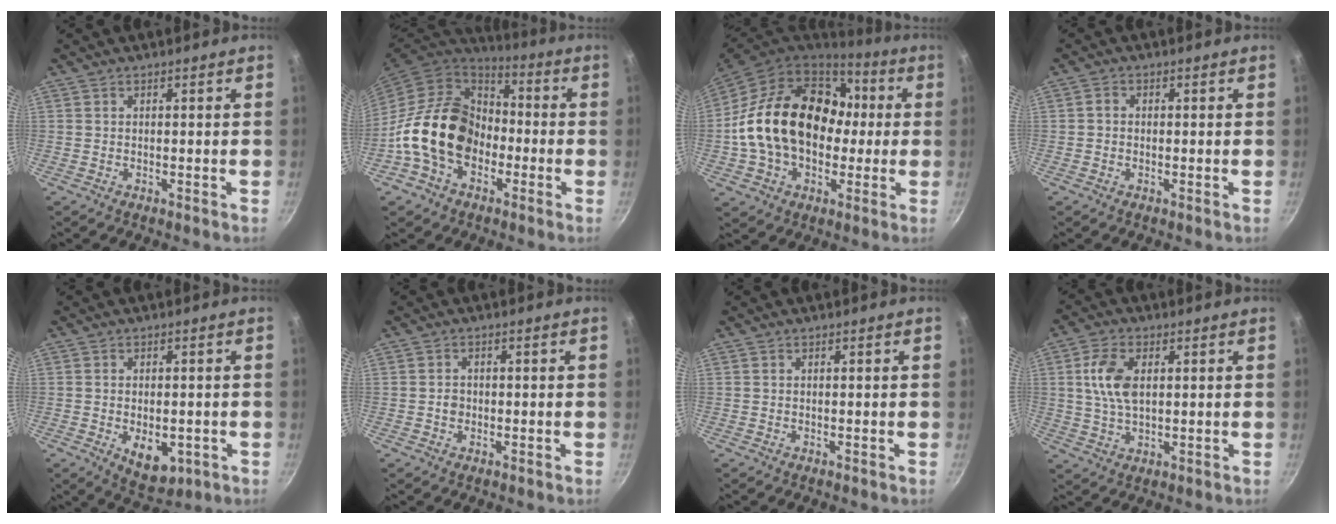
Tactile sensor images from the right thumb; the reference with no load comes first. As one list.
[{"total": 18.7, "force": [-4.2, 14.0, 11.6], "torque": [-0.174, 0.052, -0.087]}, {"total": 24.5, "force": [1.0, 17.7, 16.9], "torque": [-0.272, 0.049, 0.023]}, {"total": 1.5, "force": [-0.2, 1.3, 0.7], "torque": [-0.011, 0.007, -0.006]}, {"total": 7.9, "force": [-2.3, 4.7, 5.9], "torque": [-0.063, -0.002, -0.019]}, {"total": 1.7, "force": [-0.4, 1.4, 0.7], "torque": [-0.007, 0.008, -0.006]}, {"total": 0.0}, {"total": 8.1, "force": [1.7, 4.6, 6.5], "torque": [-0.121, 0.002, 0.031]}]